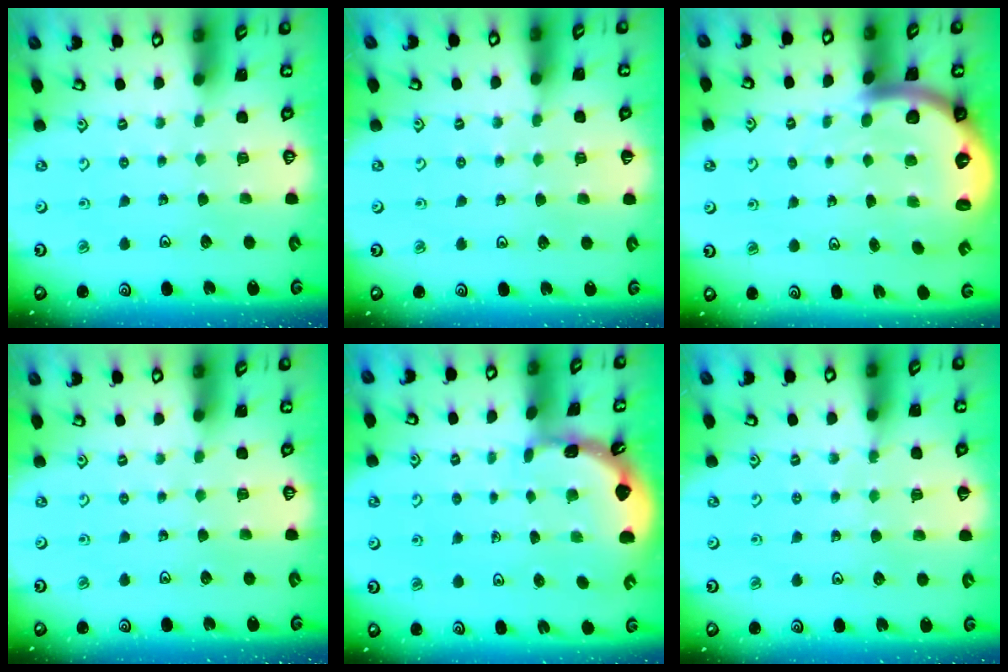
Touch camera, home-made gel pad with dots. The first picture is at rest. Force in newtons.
{"total": 2.4, "press": 2.4, "slide": 0.5}
{"total": 6.6, "press": 6.5, "slide": 1.1}
{"total": 0.0}
{"total": 1.6, "press": 1.6, "slide": 0.1}
{"total": 4.2, "press": 4.0, "slide": 1.4}